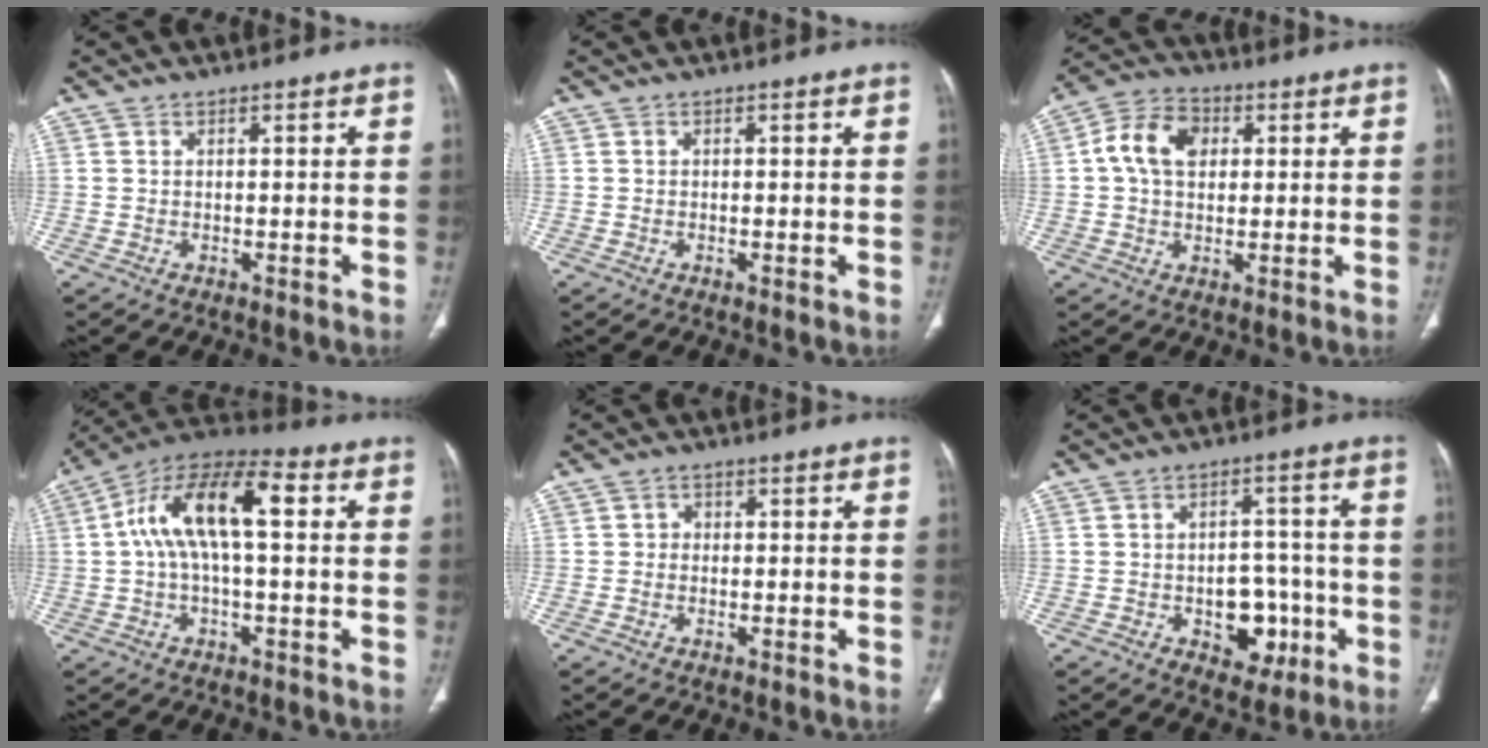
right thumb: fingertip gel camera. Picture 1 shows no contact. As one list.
[{"total": 0.0}, {"total": 9.3, "force": [1.9, 6.7, 6.3], "torque": [-0.106, 0.016, 0.027]}, {"total": 15.0, "force": [2.3, 6.1, 13.4], "torque": [-0.250, 0.044, 0.034]}, {"total": 1.2, "force": [-0.1, 1.1, 0.5], "torque": [0.003, 0.005, -0.006]}, {"total": 9.4, "force": [-2.9, 6.4, 6.3], "torque": [-0.044, 0.027, -0.030]}]